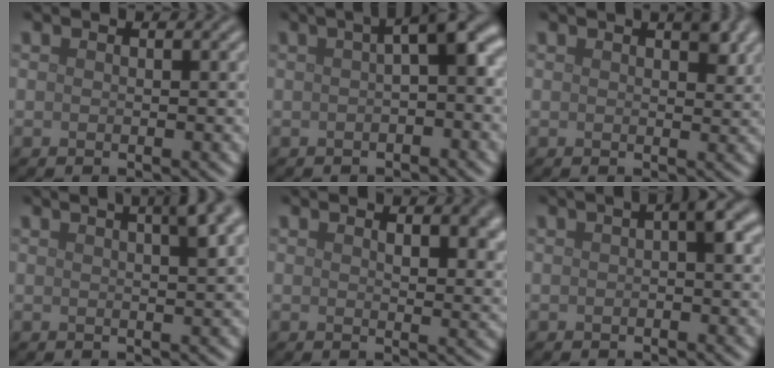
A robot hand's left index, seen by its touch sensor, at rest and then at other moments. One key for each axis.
{"total": 4.8, "fx": 0.8, "fy": 1.1, "fz": 4.6, "tx": -0.055, "ty": 0.021, "tz": 0.006}
{"total": 2.0, "fx": 1.2, "fy": 0.5, "fz": 1.5, "tx": -0.017, "ty": 0.000, "tz": 0.019}
{"total": 5.8, "fx": 2.8, "fy": 2.0, "fz": 4.7, "tx": -0.032, "ty": 0.034, "tz": 0.013}
{"total": 4.8, "fx": 2.1, "fy": 2.1, "fz": 3.8, "tx": -0.044, "ty": -0.007, "tz": 0.037}
{"total": 2.2, "fx": 0.3, "fy": 0.3, "fz": 2.2, "tx": -0.031, "ty": 0.010, "tz": 0.004}